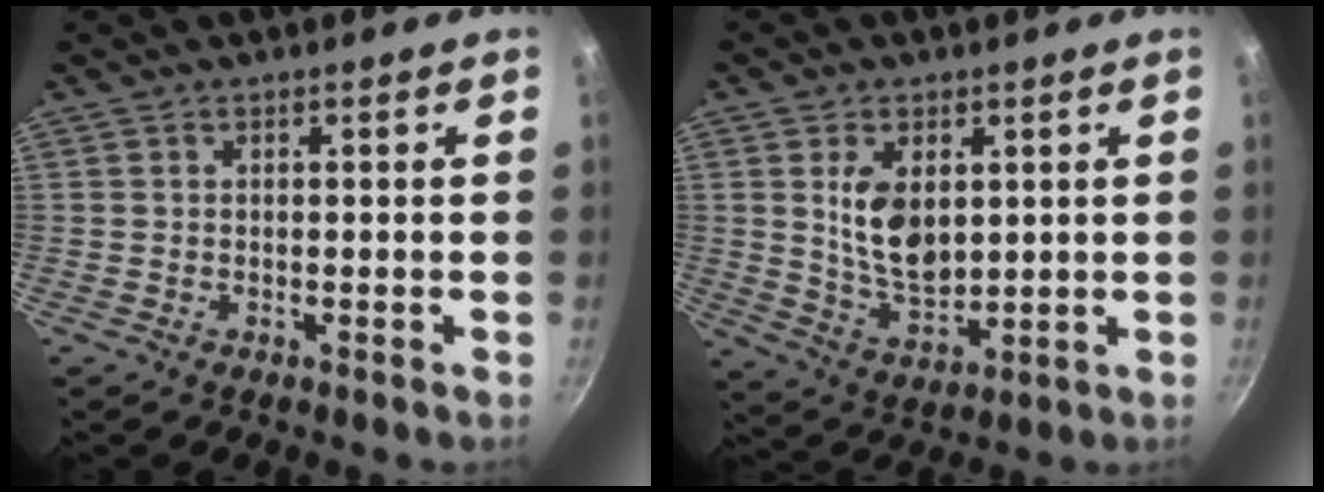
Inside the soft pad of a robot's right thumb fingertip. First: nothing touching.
{"total": 9.9, "force": [2.3, 5.9, 7.6], "torque": [-0.118, -0.020, 0.058]}